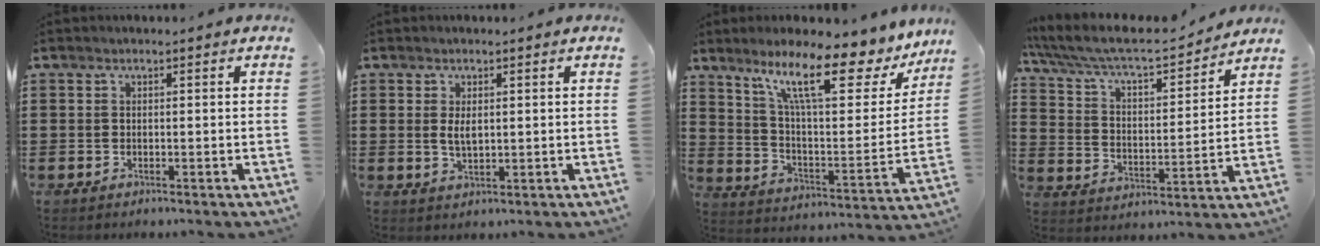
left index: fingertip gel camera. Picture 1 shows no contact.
{"total": 2.7, "force": [0.4, 1.2, 2.4], "torque": [-0.049, 0.003, 0.007]}
{"total": 14.5, "force": [9.7, 2.7, 10.4], "torque": [-0.205, -0.042, 0.156]}
{"total": 7.3, "force": [6.5, 1.1, 3.1], "torque": [-0.089, -0.043, 0.106]}